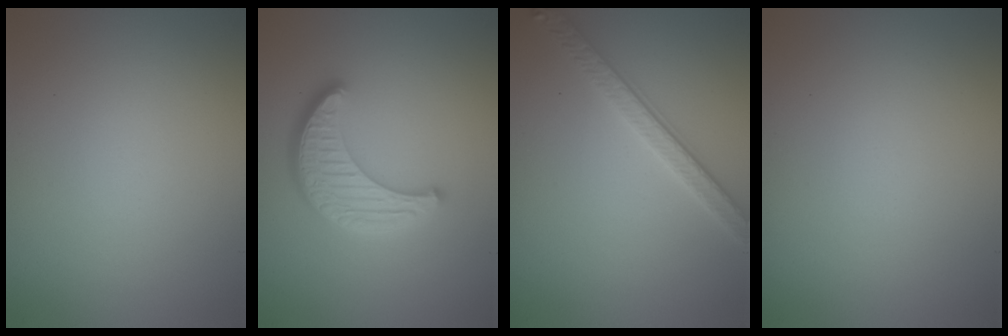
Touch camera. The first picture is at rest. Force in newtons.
{"total": 4.5, "press": 3.8, "slide": 2.5}
{"total": 2.8, "press": 2.7, "slide": 0.8}
{"total": 0.0}